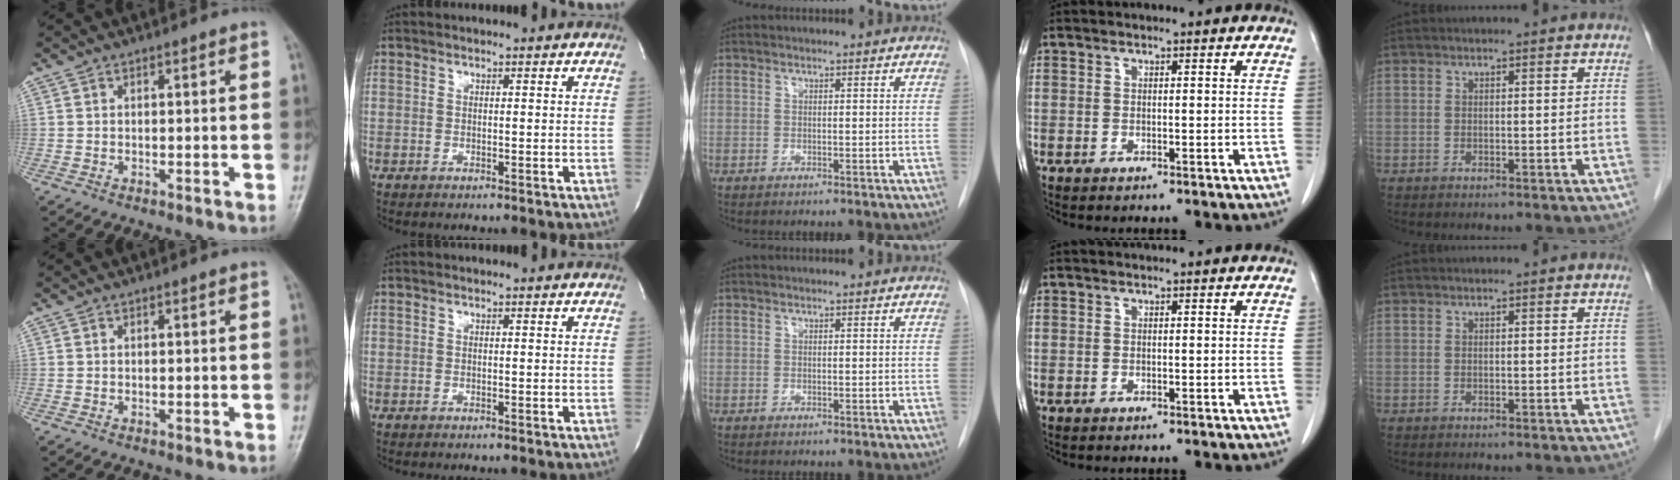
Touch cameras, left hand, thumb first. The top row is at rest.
{}